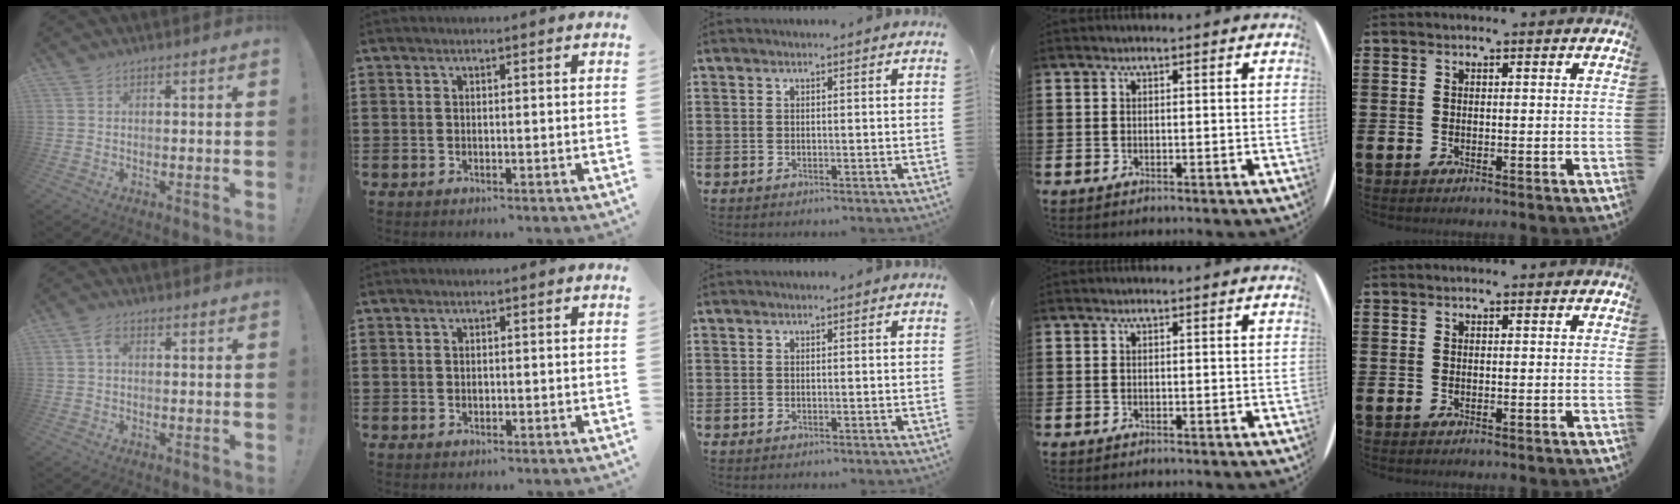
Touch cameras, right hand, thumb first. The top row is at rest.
{"thumb": {"total": 2.5, "force": [0.5, 1.6, 1.8], "torque": [-0.031, 0.006, 0.007]}, "index": {"total": 0.6, "force": [0.1, 0.5, 0.3], "torque": [-0.008, 0.001, 0.003]}}